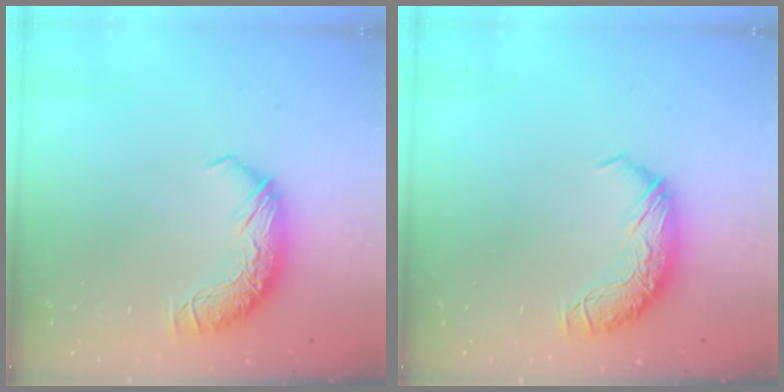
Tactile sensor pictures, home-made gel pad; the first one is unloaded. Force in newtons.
{"total": 0.0}